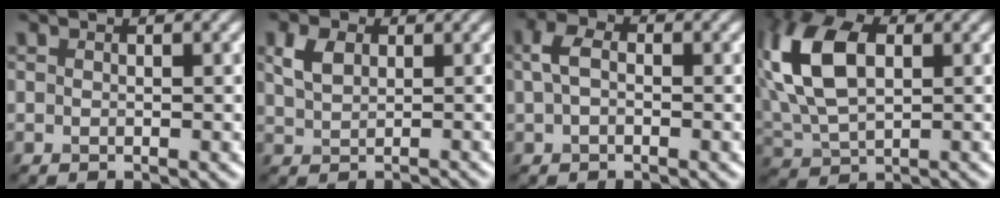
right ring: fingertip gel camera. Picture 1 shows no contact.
{"total": 1.4, "force": [0.6, 1.1, 0.6], "torque": [-0.023, 0.011, 0.031]}
{"total": 1.4, "force": [-0.1, 0.9, 1.1], "torque": [-0.038, 0.015, 0.011]}
{"total": 9.3, "force": [1.9, 5.6, 7.2], "torque": [-0.185, 0.028, 0.050]}